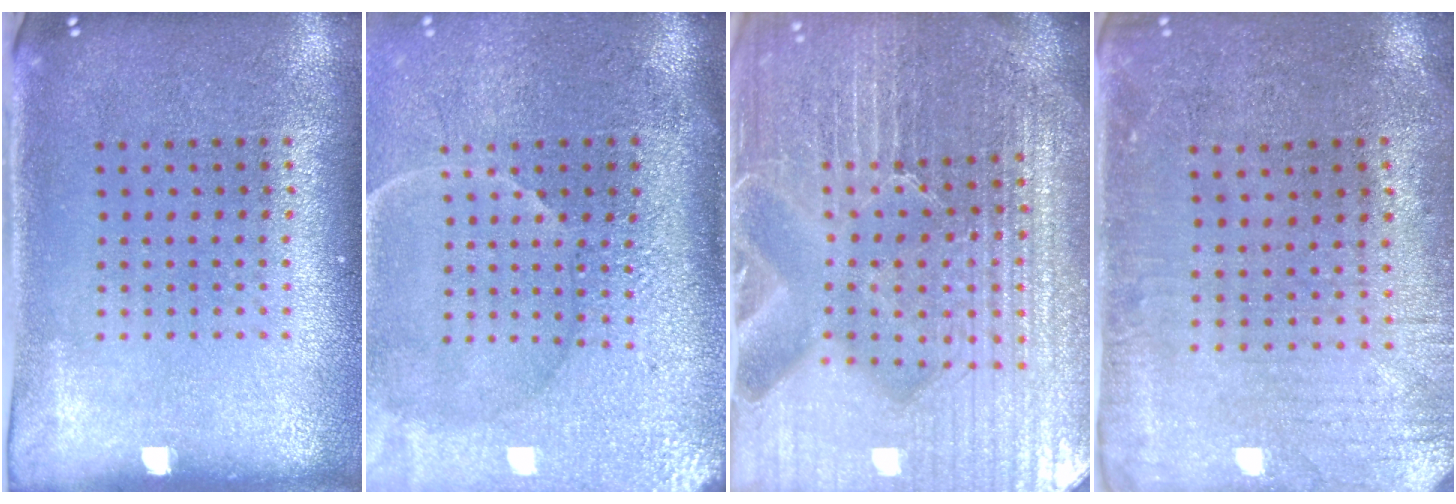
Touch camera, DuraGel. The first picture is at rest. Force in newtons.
{"total": 4.5, "press": 3.9, "slide": 2.3}
{"total": 6.5, "press": 5.8, "slide": 3.1}
{"total": 0.5, "press": 0.3, "slide": 0.5}